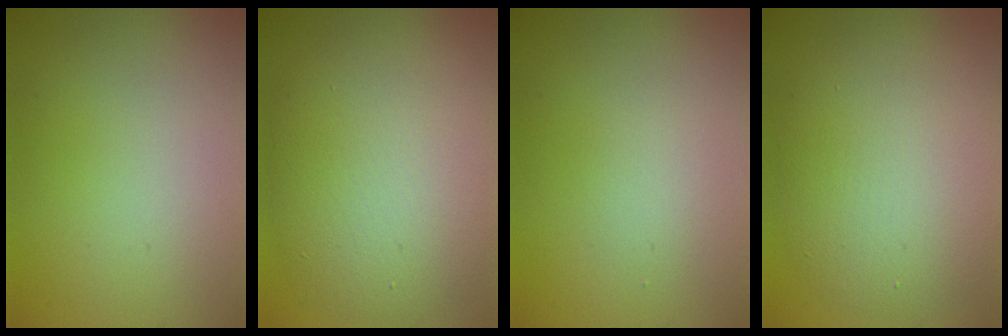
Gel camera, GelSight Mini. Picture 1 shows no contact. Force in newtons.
{"total": 9.1, "press": 9.1, "slide": 0.6}
{"total": 1.3, "press": 1.3, "slide": 0.1}
{"total": 7.3, "press": 7.3, "slide": 0.4}